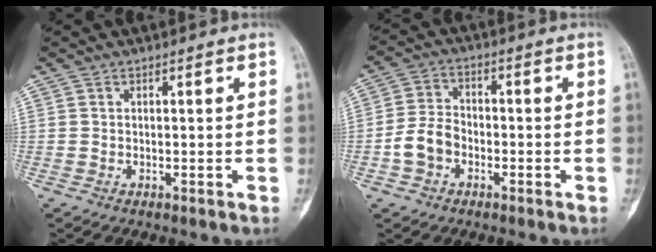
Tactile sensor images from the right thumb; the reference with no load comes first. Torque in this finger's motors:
{"motor_torque": [1.24, 1.09, 0.66, -0.69, 0.03]}